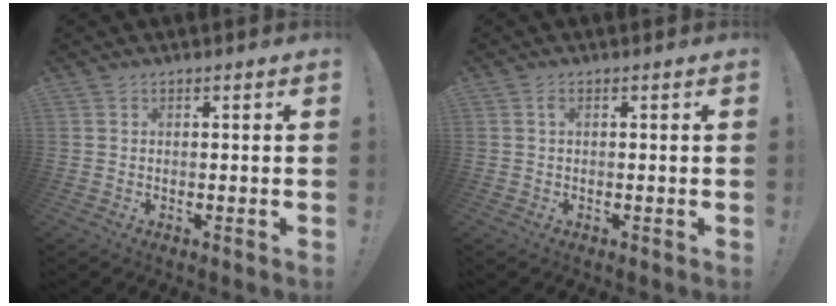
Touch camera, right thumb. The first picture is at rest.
{"total": 1.1, "force": [0.3, 0.4, 1.0], "torque": [-0.014, 0.001, 0.002]}